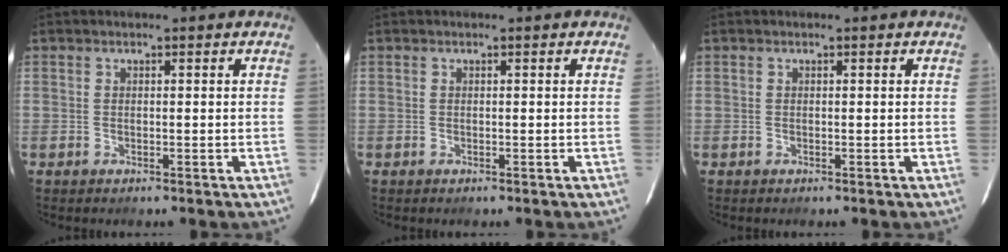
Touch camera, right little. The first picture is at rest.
{"total": 0.0}
{"total": 0.0}